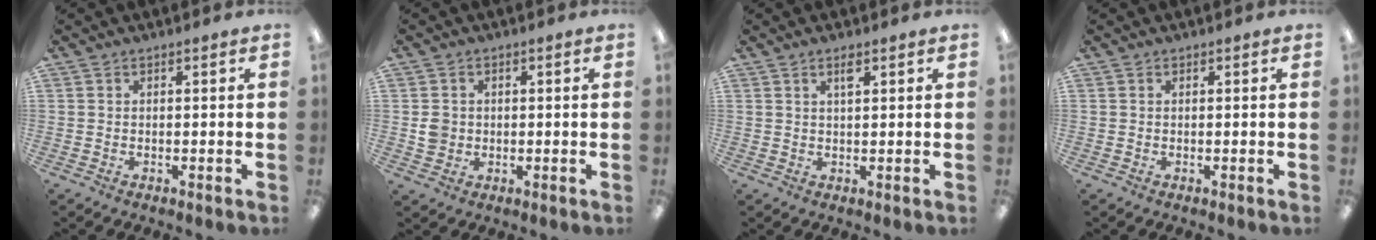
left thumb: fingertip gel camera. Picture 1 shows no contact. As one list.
[{"total": 3.7, "force": [0.1, 3.5, 1.2], "torque": [-0.008, 0.002, 0.001]}, {"total": 2.3, "force": [1.5, 0.7, 1.6], "torque": [-0.029, 0.000, 0.024]}, {"total": 0.0}]